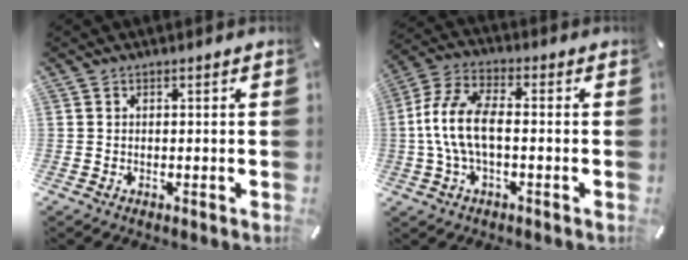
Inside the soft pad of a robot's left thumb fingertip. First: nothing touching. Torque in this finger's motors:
{"motor_torque": [0.03, 0.91, 0.78, -0.49, 0.51]}